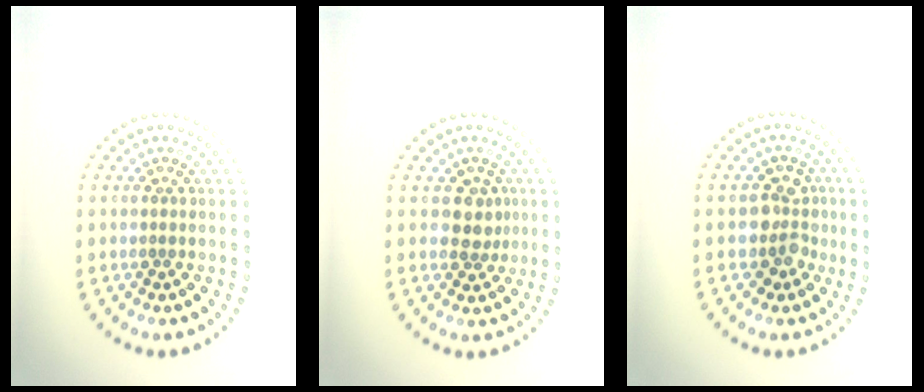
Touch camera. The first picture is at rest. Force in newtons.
{"total": 2.3, "press": 2.1, "slide": 1.1}
{"total": 3.0, "press": 2.7, "slide": 1.4}